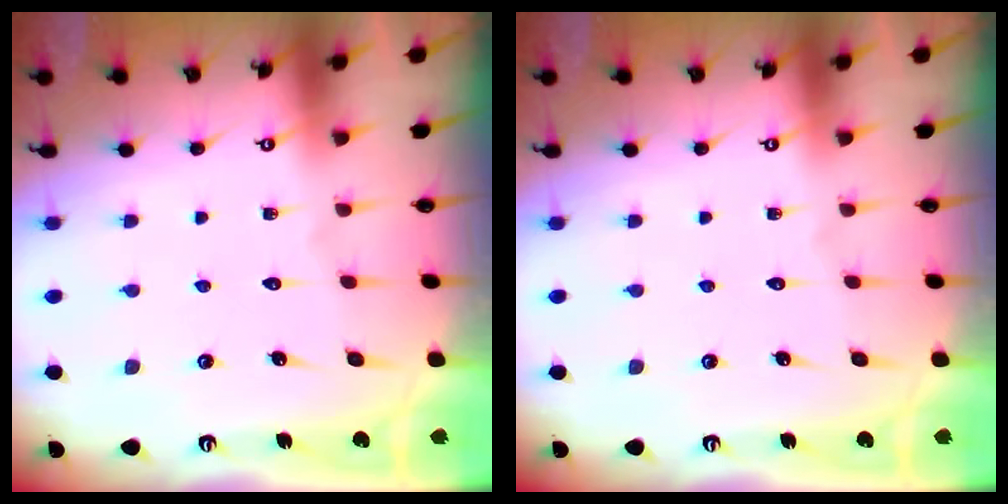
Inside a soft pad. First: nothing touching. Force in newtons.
{"total": 0.0}